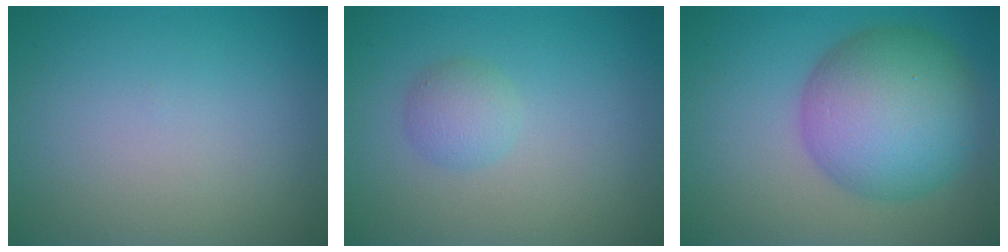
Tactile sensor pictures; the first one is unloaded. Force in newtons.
{"total": 1.8, "press": 1.8, "slide": 0.1}
{"total": 9.8, "press": 9.8, "slide": 0.3}